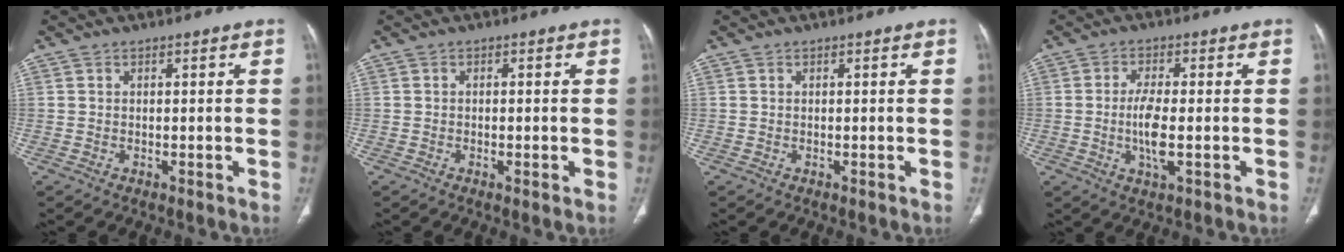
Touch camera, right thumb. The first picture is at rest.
{"total": 1.5, "force": [-0.4, 0.2, 1.4], "torque": [-0.026, -0.005, -0.007]}
{"total": 0.0}
{"total": 5.8, "force": [-0.8, 1.5, 5.5], "torque": [-0.118, -0.007, -0.017]}